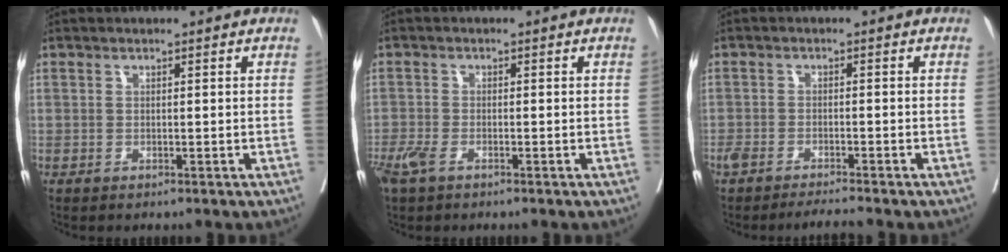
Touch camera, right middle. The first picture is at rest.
{"total": 3.2, "force": [-2.0, 1.2, 2.2], "torque": [-0.053, -0.006, -0.038]}
{"total": 3.7, "force": [-3.4, -0.3, 1.4], "torque": [-0.024, -0.007, -0.058]}